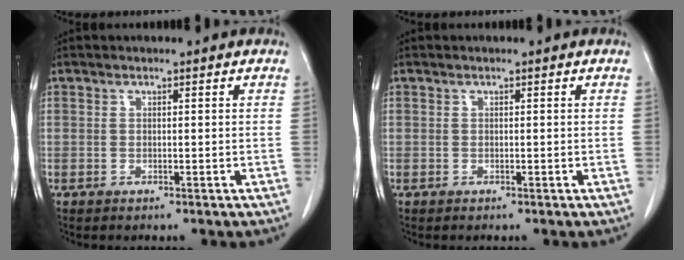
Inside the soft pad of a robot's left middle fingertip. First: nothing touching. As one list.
[{"total": 0.0}]